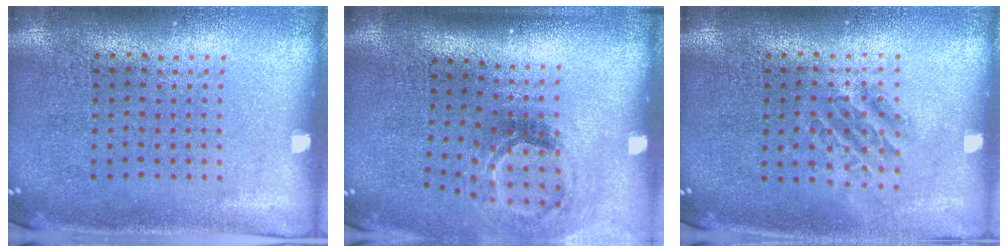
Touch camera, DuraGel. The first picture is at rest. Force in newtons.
{"total": 1.9, "press": 1.2, "slide": 1.5}
{"total": 1.1, "press": 1.1, "slide": 0.3}